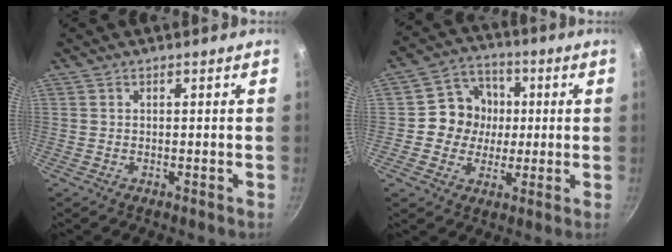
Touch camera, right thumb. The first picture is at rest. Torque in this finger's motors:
{"motor_torque": [0.85, 1.26, 0.42, 0.09, -0.01]}